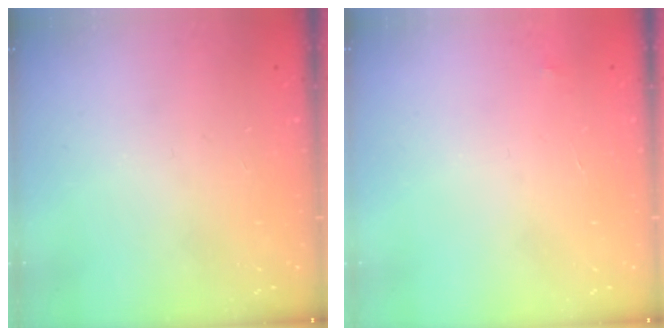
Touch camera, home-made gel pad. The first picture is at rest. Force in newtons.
{"total": 4.0, "press": 4.0, "slide": 0.2}